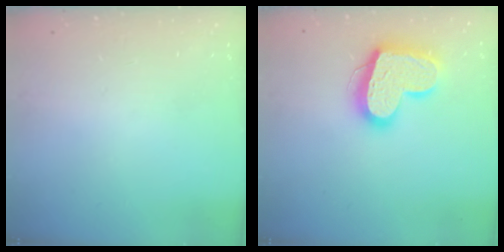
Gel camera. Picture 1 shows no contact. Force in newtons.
{"total": 17.5, "press": 17.4, "slide": 1.6}